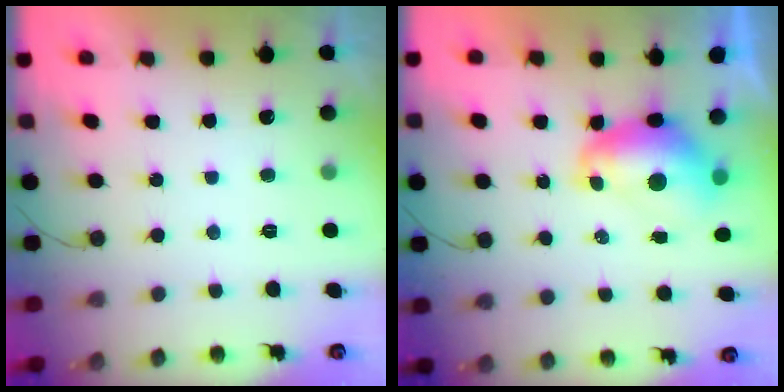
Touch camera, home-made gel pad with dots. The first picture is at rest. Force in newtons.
{"total": 8.3, "press": 8.2, "slide": 0.9}